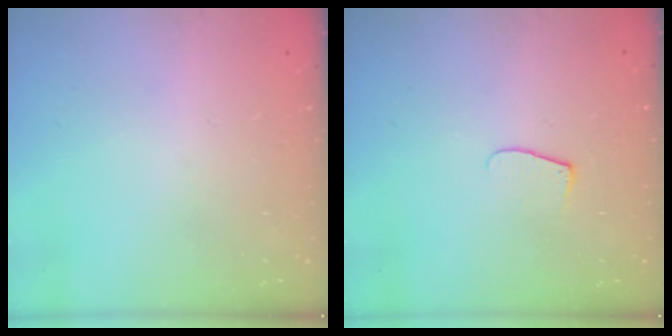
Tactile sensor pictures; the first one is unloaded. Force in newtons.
{"total": 5.3, "press": 5.2, "slide": 0.6}